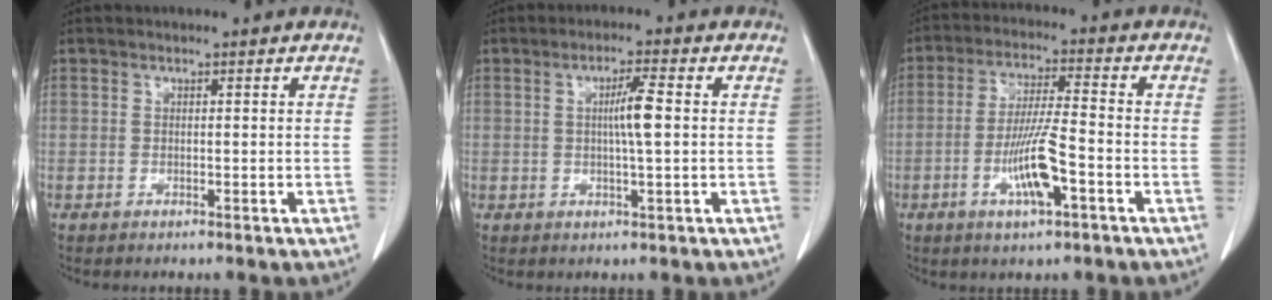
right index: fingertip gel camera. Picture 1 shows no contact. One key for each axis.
{"total": 4.5, "fx": 0.4, "fy": -0.1, "fz": 4.5, "tx": -0.079, "ty": -0.001, "tz": 0.006}
{"total": 8.9, "fx": -3.3, "fy": 1.0, "fz": 8.2, "tx": -0.158, "ty": -0.004, "tz": -0.060}